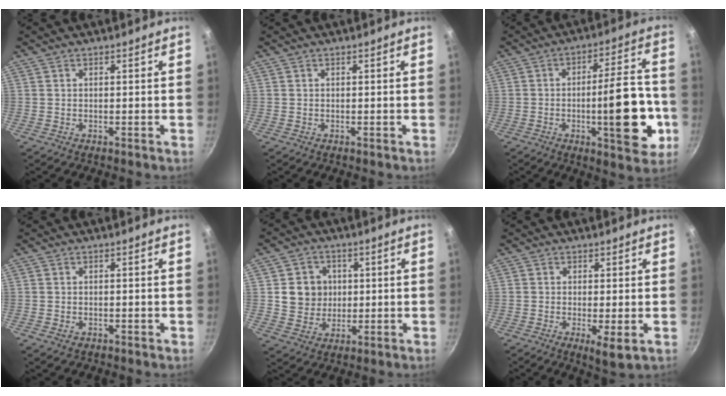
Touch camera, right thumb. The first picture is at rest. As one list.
[{"total": 0.0}, {"total": 17.6, "force": [-4.4, 5.5, 16.1], "torque": [-0.198, 0.029, -0.060]}, {"total": 1.2, "force": [-0.5, 0.8, 0.7], "torque": [-0.012, 0.000, -0.008]}, {"total": 7.6, "force": [0.9, 7.1, 2.5], "torque": [-0.007, 0.003, 0.018]}, {"total": 2.1, "force": [-0.4, 0.4, 2.1], "torque": [-0.037, -0.011, -0.005]}]